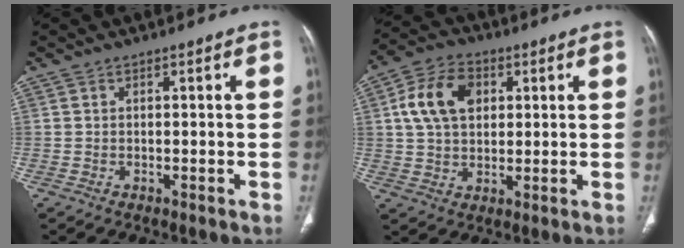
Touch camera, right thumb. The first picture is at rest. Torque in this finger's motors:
{"motor_torque": [-0.50, 0.68, 0.50, 0.12, 0.14]}